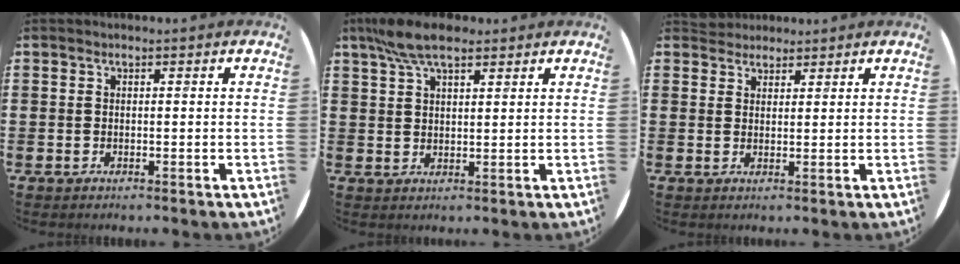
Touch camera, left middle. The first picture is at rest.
{"total": 6.3, "force": [4.8, 2.2, 3.5], "torque": [-0.081, 0.000, 0.089]}
{"total": 2.2, "force": [2.1, 0.7, -0.3], "torque": [0.001, 0.002, 0.042]}